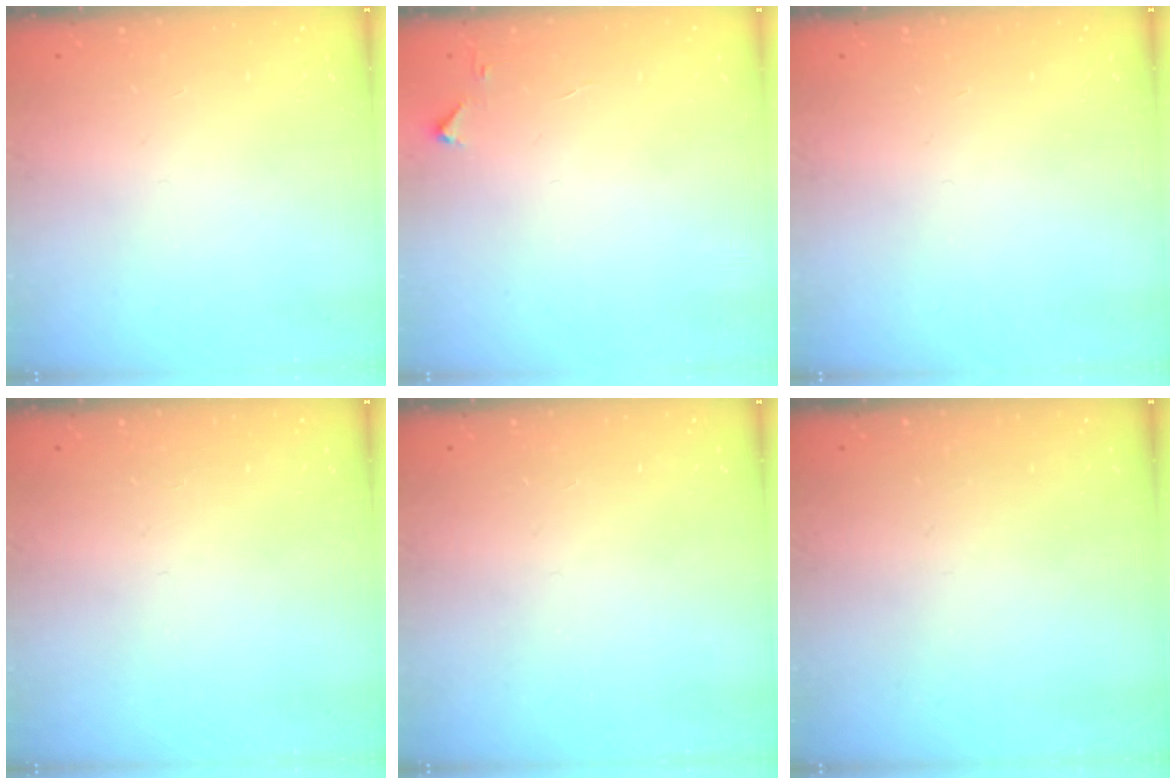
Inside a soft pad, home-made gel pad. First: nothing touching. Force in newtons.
{"total": 2.8, "press": 2.8, "slide": 0.4}
{"total": 0.0}
{"total": 0.0}
{"total": 0.0}
{"total": 0.0}